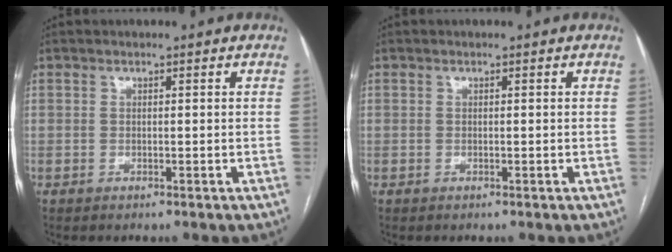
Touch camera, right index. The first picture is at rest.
{"total": 0.0}